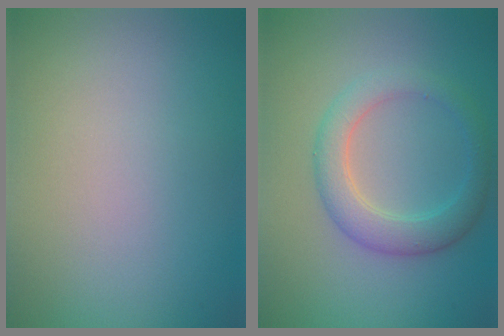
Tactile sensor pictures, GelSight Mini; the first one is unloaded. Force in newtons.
{"total": 3.7, "press": 3.7, "slide": 0.1}